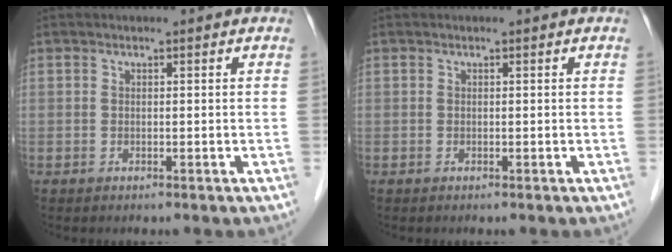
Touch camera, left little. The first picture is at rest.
{"total": 0.0}